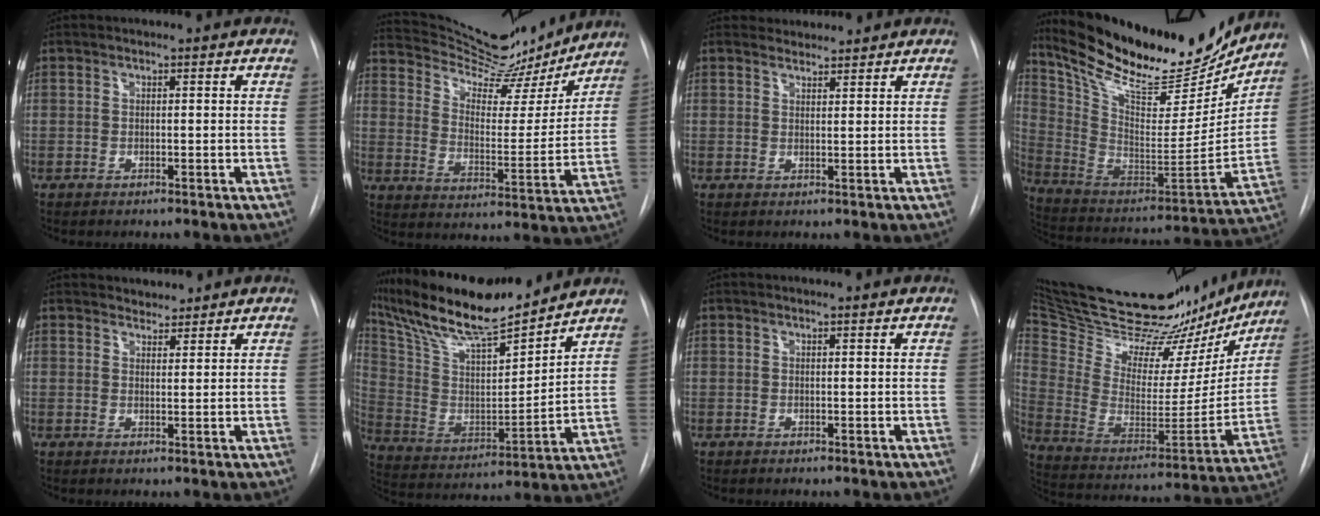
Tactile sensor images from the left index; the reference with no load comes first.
{"total": 19.9, "force": [18.6, 4.0, 5.9], "torque": [-0.094, -0.023, 0.269]}
{"total": 2.4, "force": [2.4, 0.4, -0.4], "torque": [0.000, 0.013, 0.040]}
{"total": 26.1, "force": [22.3, 6.9, 11.6], "torque": [-0.207, -0.038, 0.344]}
{"total": 3.2, "force": [3.0, 1.1, -0.1], "torque": [0.005, 0.011, 0.045]}
{"total": 20.8, "force": [18.1, 2.7, 9.8], "torque": [-0.186, -0.002, 0.316]}
{"total": 1.0, "force": [1.0, -0.2, 0.2], "torque": [-0.010, -0.001, 0.009]}
{"total": 34.0, "force": [29.2, 10.5, 14.1], "torque": [-0.245, -0.037, 0.415]}